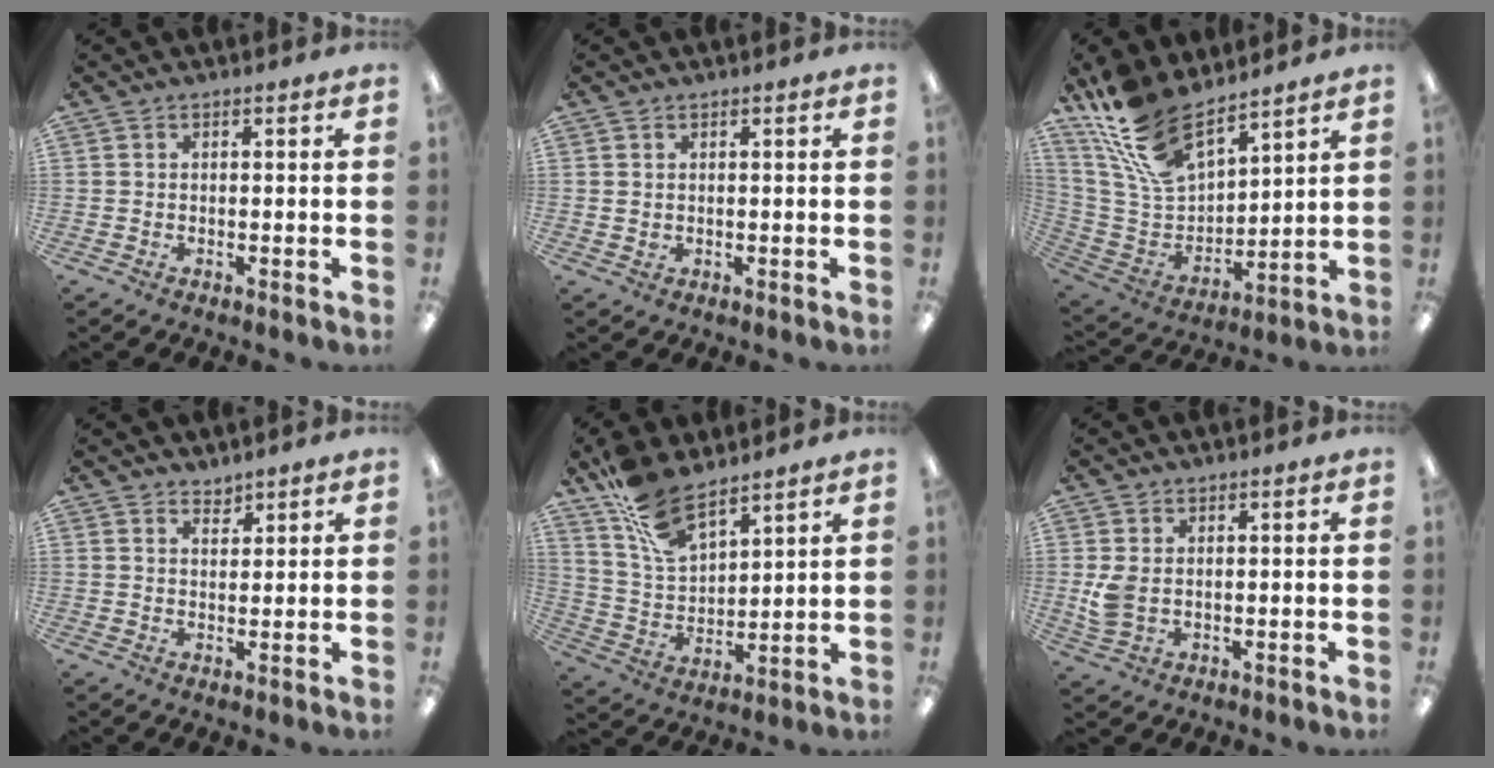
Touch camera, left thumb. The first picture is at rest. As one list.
[{"total": 1.0, "force": [0.6, 0.6, 0.4], "torque": [-0.009, 0.002, 0.011]}, {"total": 18.2, "force": [14.0, 7.5, 8.9], "torque": [-0.206, -0.075, 0.261]}, {"total": 2.4, "force": [2.3, 0.7, -0.1], "torque": [0.007, -0.016, 0.042]}, {"total": 13.0, "force": [10.0, 5.4, 6.3], "torque": [-0.137, -0.046, 0.191]}, {"total": 4.8, "force": [0.5, 3.3, 3.4], "torque": [-0.077, -0.004, 0.005]}]